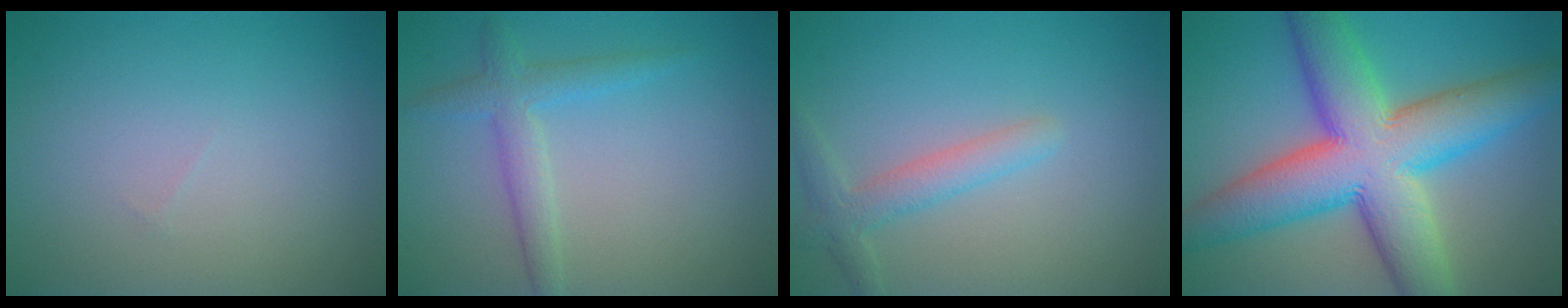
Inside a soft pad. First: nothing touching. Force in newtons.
{"total": 2.8, "press": 2.8, "slide": 0.1}
{"total": 2.6, "press": 2.5, "slide": 0.2}
{"total": 12.5, "press": 12.5, "slide": 0.5}